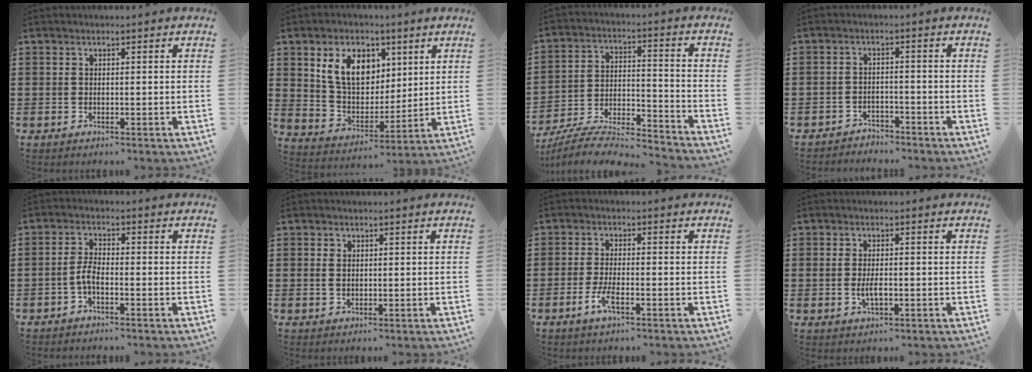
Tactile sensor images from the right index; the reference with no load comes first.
{"total": 9.3, "force": [4.1, 6.4, 5.4], "torque": [-0.119, 0.012, 0.075]}
{"total": 7.3, "force": [-6.9, 0.7, 2.5], "torque": [-0.051, -0.003, -0.137]}
{"total": 2.6, "force": [-2.5, 0.5, -0.1], "torque": [-0.007, 0.002, -0.055]}
{"total": 3.1, "force": [-1.2, 0.9, 2.7], "torque": [-0.063, -0.001, -0.027]}
{"total": 1.2, "force": [0.2, 0.9, 0.7], "torque": [-0.017, 0.005, 0.002]}
{"total": 3.3, "force": [-1.6, 0.8, 2.8], "torque": [-0.066, -0.006, -0.036]}
{"total": 3.0, "force": [-0.5, 1.3, 2.6], "torque": [-0.058, -0.001, -0.011]}